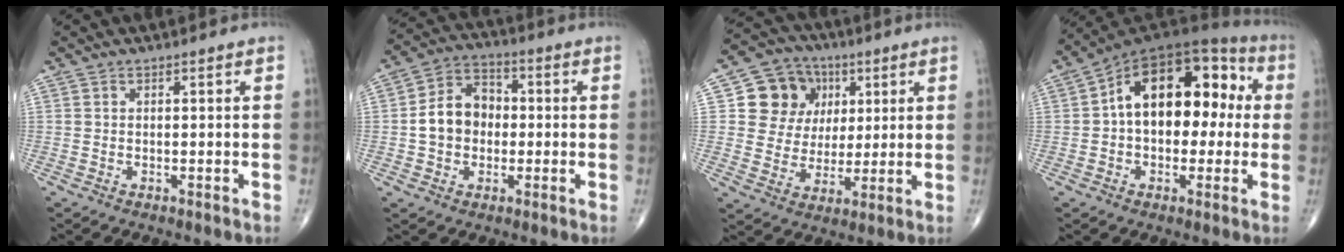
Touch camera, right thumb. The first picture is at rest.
{"total": 9.6, "force": [-0.6, 7.6, 5.9], "torque": [-0.081, 0.028, -0.021]}
{"total": 12.5, "force": [3.8, 11.2, 4.2], "torque": [-0.022, 0.000, 0.066]}
{"total": 19.3, "force": [1.7, 11.7, 15.3], "torque": [-0.196, 0.051, 0.015]}